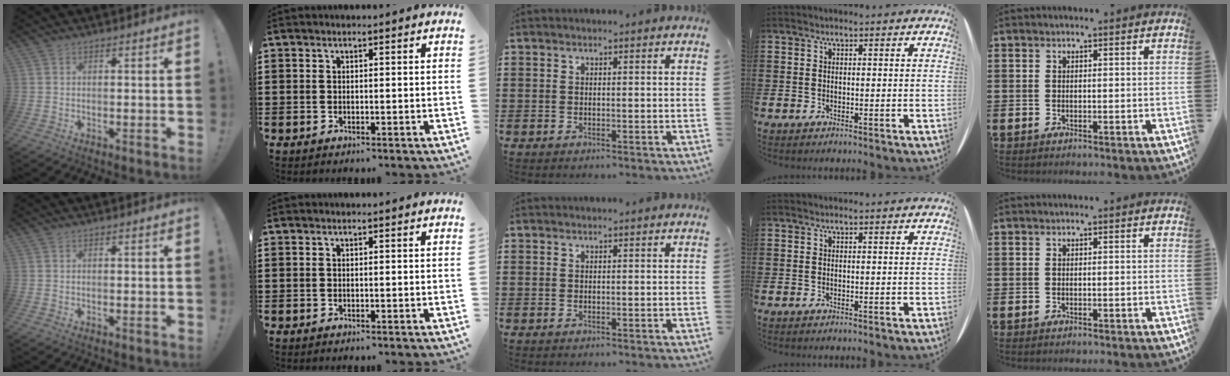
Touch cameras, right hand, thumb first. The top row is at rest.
{}